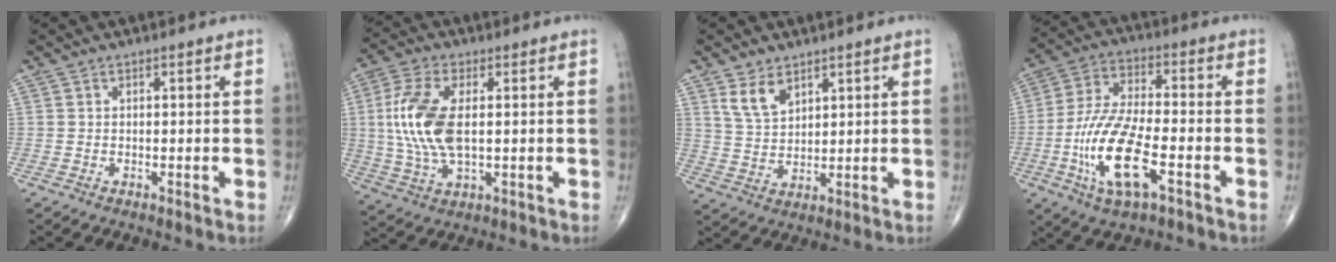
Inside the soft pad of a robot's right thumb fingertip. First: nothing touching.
{"total": 13.3, "force": [1.2, 6.5, 11.5], "torque": [-0.256, 0.000, 0.025]}
{"total": 6.0, "force": [3.6, 3.4, 3.2], "torque": [-0.049, -0.021, 0.080]}
{"total": 15.9, "force": [-5.3, 5.8, 13.8], "torque": [-0.285, 0.019, -0.095]}